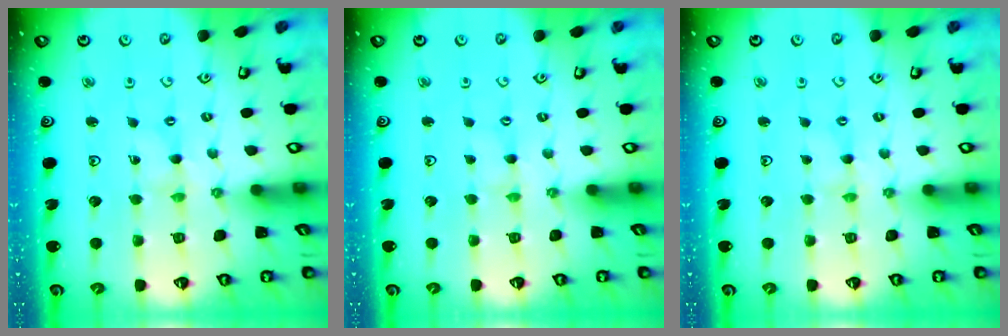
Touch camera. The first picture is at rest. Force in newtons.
{"total": 0.0}
{"total": 1.3, "press": 1.3, "slide": 0.2}